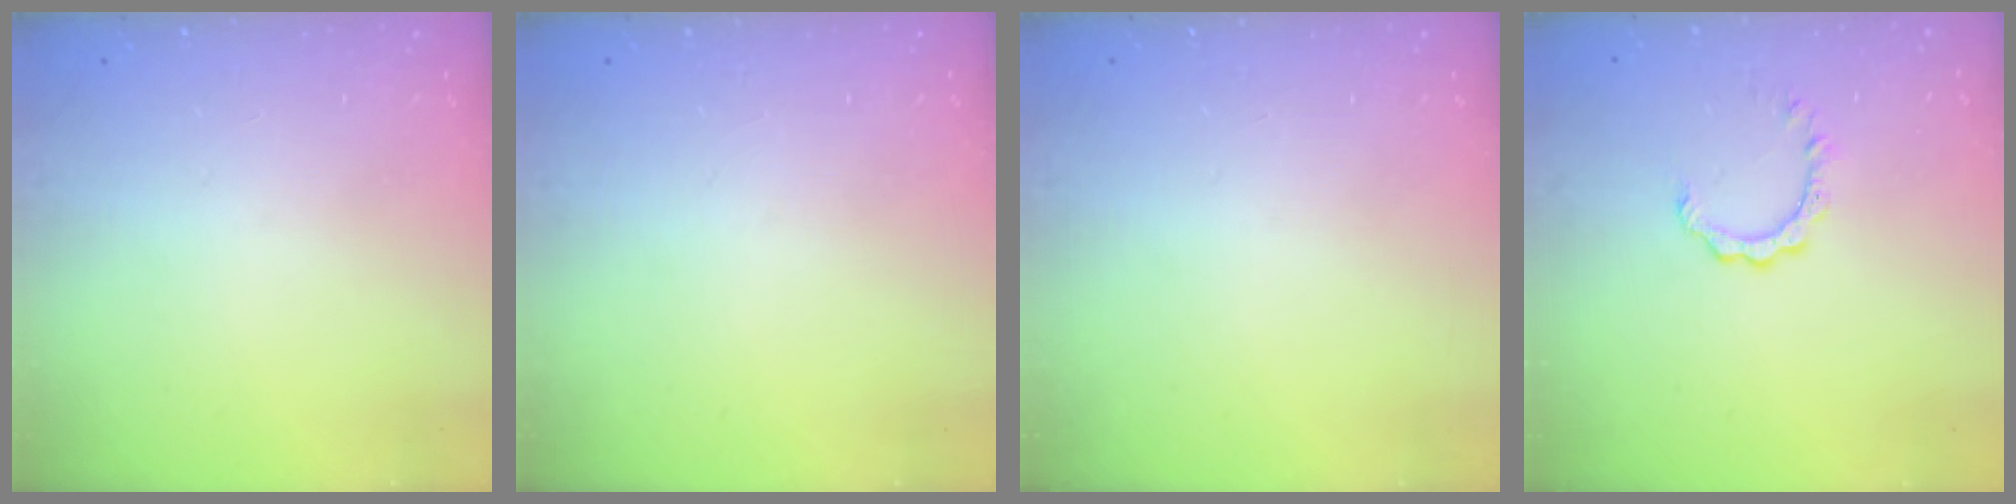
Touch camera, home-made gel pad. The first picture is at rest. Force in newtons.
{"total": 0.0}
{"total": 0.0}
{"total": 3.9, "press": 3.8, "slide": 0.2}